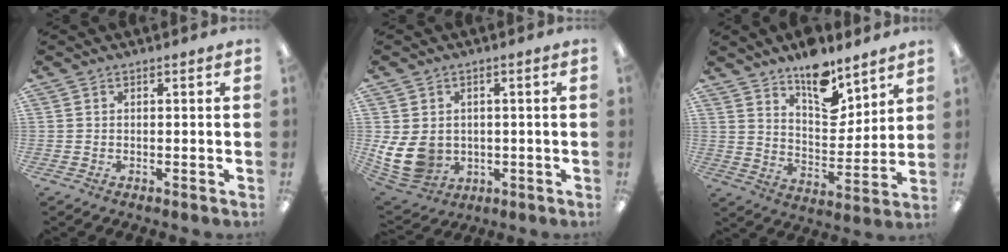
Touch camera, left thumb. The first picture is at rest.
{"total": 10.3, "force": [-0.5, 8.7, 5.6], "torque": [-0.132, -0.002, -0.003]}
{"total": 12.2, "force": [9.5, 5.3, 5.6], "torque": [-0.076, -0.065, 0.170]}